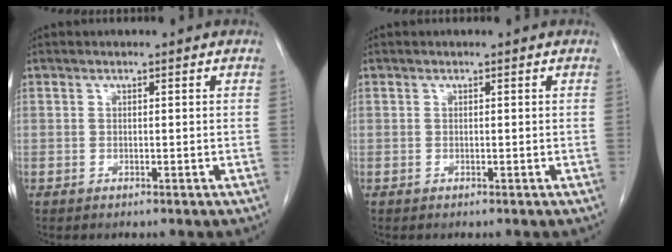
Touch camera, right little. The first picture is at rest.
{"total": 0.0}